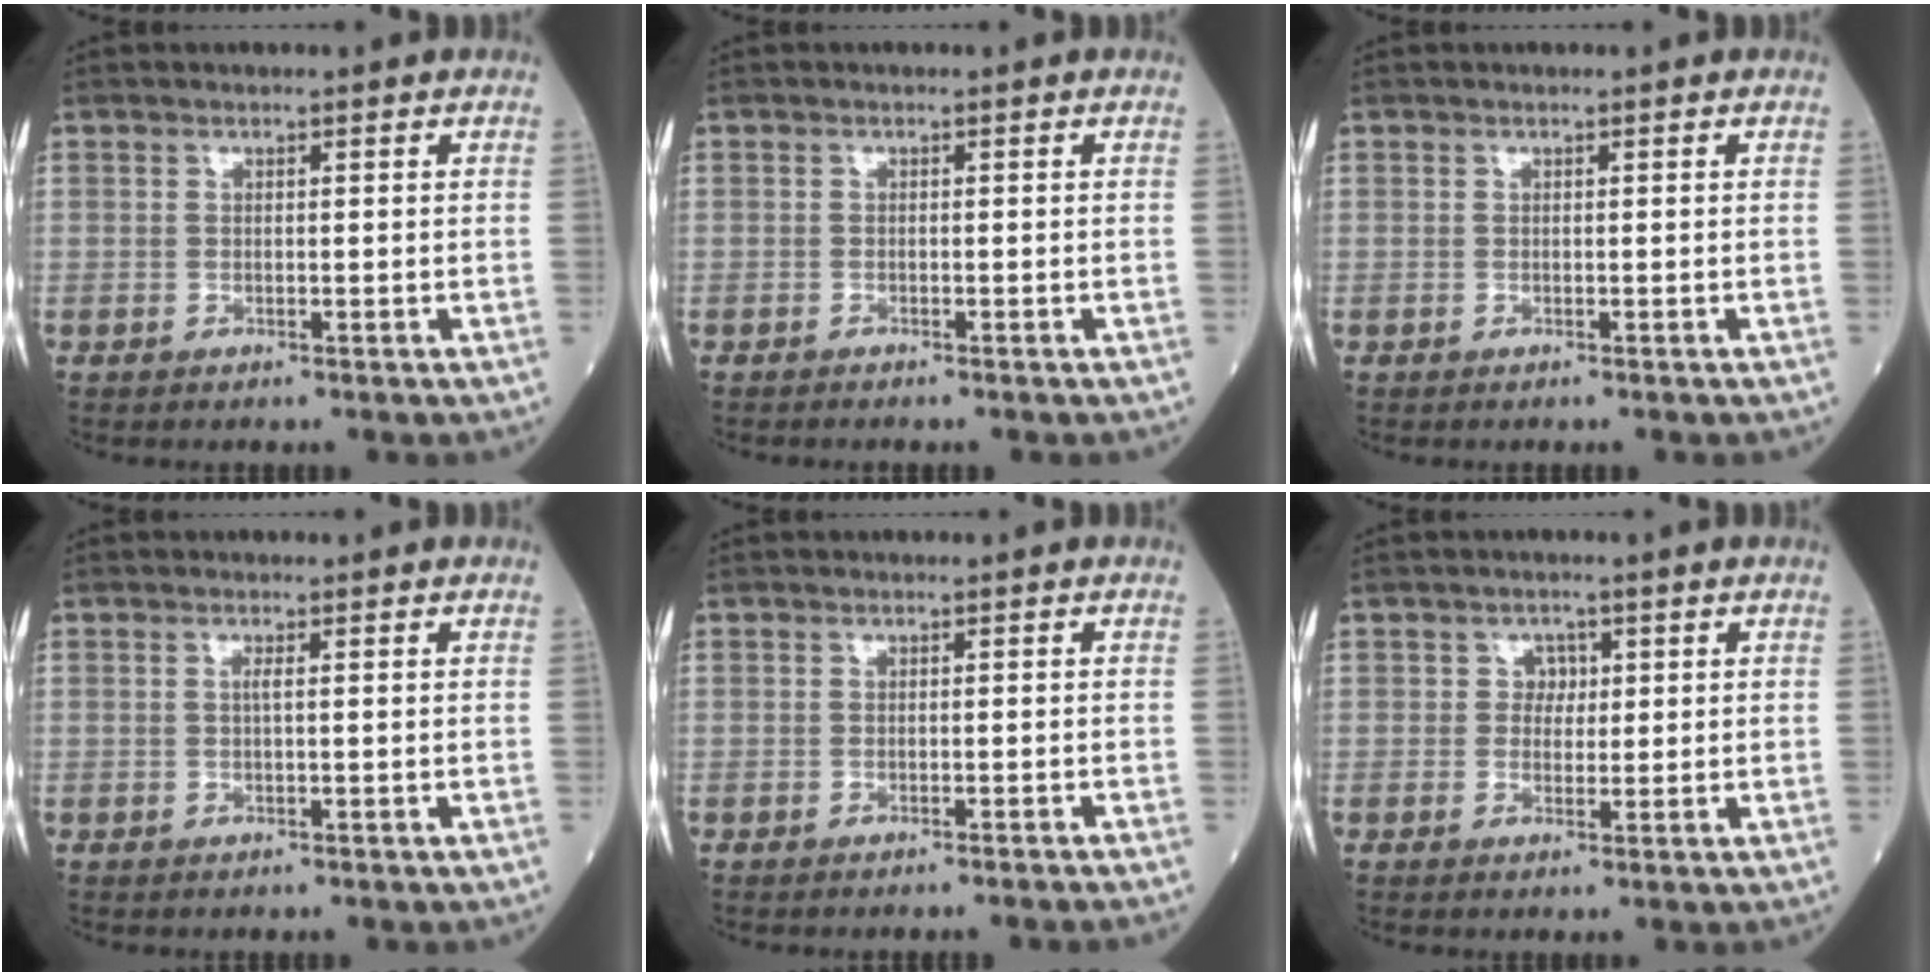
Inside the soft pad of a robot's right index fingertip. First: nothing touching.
{"total": 0.7, "force": [-0.6, 0.0, 0.3], "torque": [-0.006, -0.001, -0.009]}
{"total": 0.0}
{"total": 0.7, "force": [0.0, -0.1, 0.7], "torque": [-0.015, -0.001, 0.000]}
{"total": 2.2, "force": [-2.0, -0.6, 0.9], "torque": [-0.013, 0.004, -0.024]}
{"total": 2.1, "force": [0.5, 1.8, 0.9], "torque": [-0.005, 0.001, 0.003]}